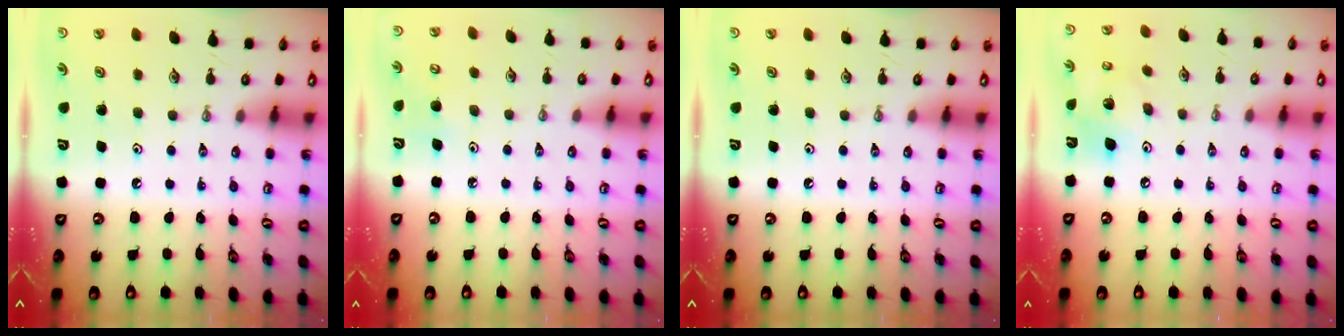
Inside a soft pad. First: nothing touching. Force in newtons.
{"total": 6.7, "press": 6.4, "slide": 1.9}
{"total": 0.0}
{"total": 13.2, "press": 13.1, "slide": 1.9}